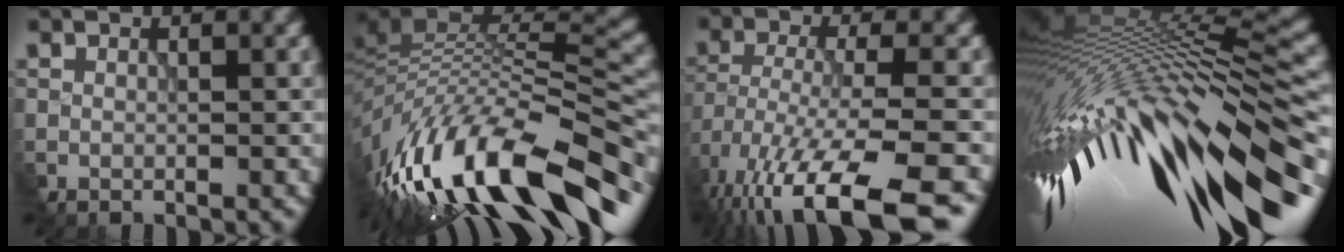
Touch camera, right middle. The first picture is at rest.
{"total": 15.4, "force": [-6.7, 5.5, 12.7], "torque": [-0.245, 0.013, -0.105]}
{"total": 12.6, "force": [-8.6, 3.9, 8.3], "torque": [-0.184, -0.030, -0.117]}
{"total": 18.0, "force": [-3.6, 5.3, 16.8], "torque": [-0.314, -0.029, -0.044]}